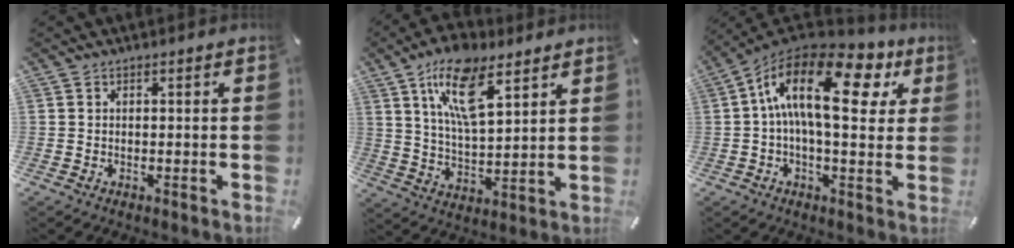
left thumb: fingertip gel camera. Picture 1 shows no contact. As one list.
[{"total": 14.7, "force": [9.0, 5.8, 10.0], "torque": [-0.197, -0.026, 0.158]}, {"total": 20.4, "force": [5.8, 9.4, 17.1], "torque": [-0.313, -0.024, 0.084]}]